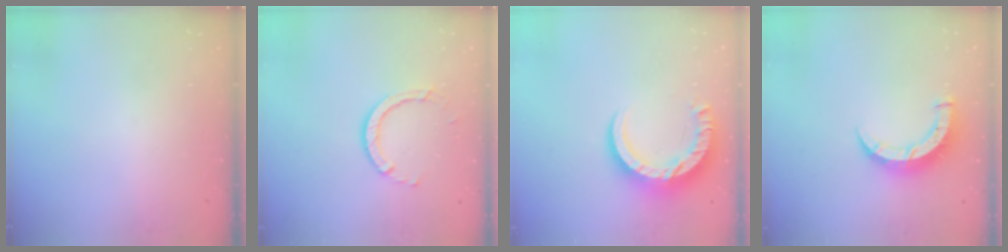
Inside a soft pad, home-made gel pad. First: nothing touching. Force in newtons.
{"total": 5.1, "press": 5.1, "slide": 0.3}
{"total": 11.9, "press": 11.8, "slide": 0.9}
{"total": 8.2, "press": 8.2, "slide": 0.6}